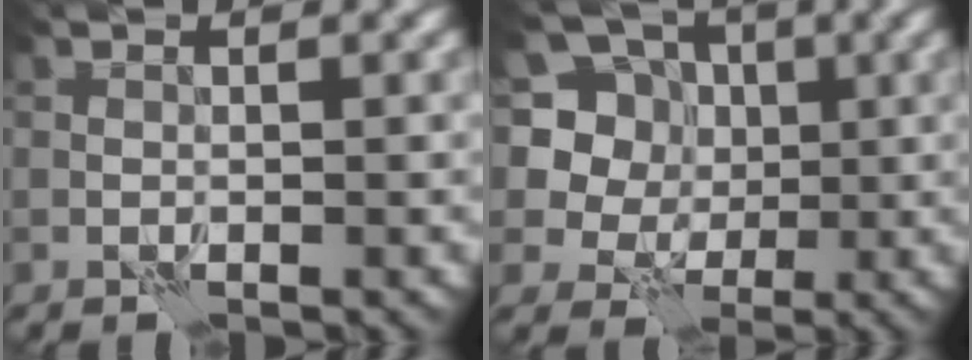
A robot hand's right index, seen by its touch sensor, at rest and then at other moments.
{"total": 8.2, "force": [2.6, 7.1, 3.4], "torque": [-0.067, 0.016, 0.017]}